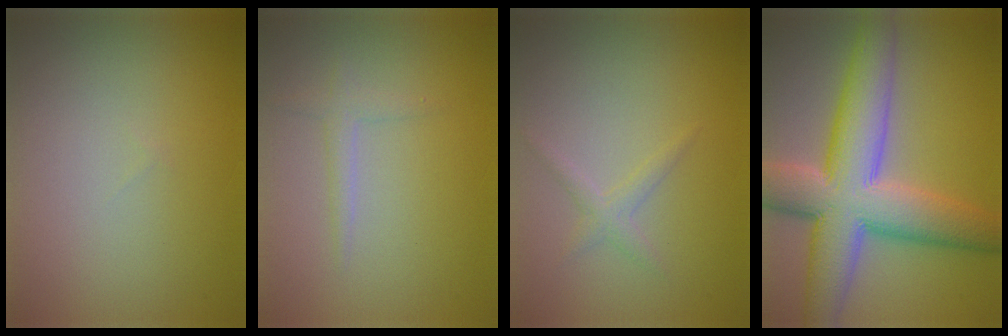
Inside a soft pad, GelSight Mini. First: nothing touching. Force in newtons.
{"total": 1.3, "press": 1.3, "slide": 0.1}
{"total": 1.2, "press": 1.2, "slide": 0.1}
{"total": 11.1, "press": 11.0, "slide": 0.7}